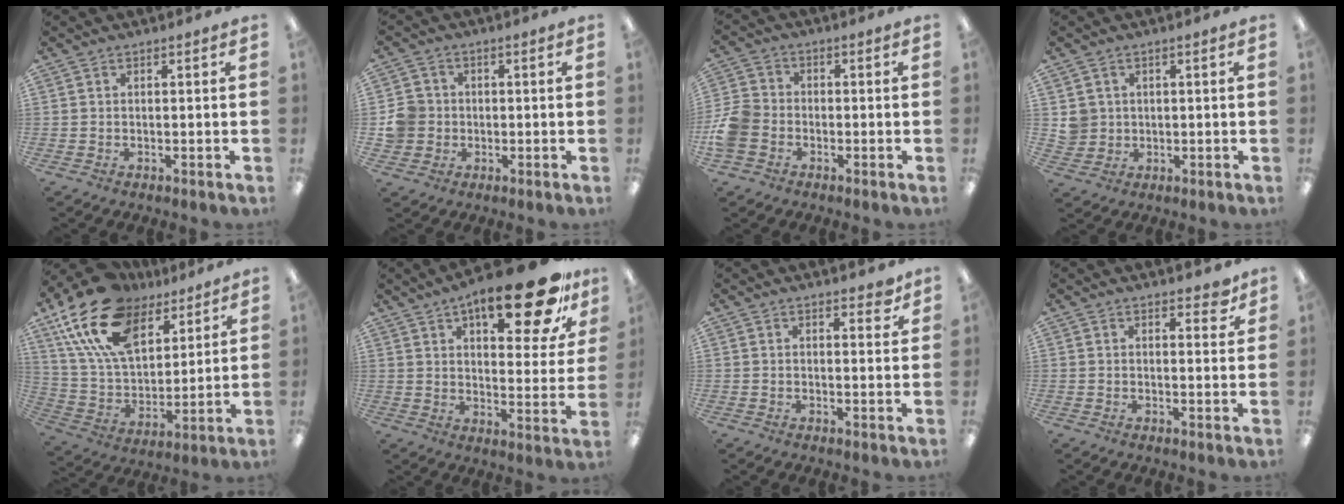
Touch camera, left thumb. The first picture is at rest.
{"total": 6.1, "force": [-0.3, 5.8, 1.8], "torque": [-0.041, 0.015, -0.003]}
{"total": 7.9, "force": [-2.8, 6.3, 3.9], "torque": [-0.095, 0.023, -0.053]}
{"total": 4.0, "force": [0.9, 3.8, 0.4], "torque": [-0.011, 0.005, 0.018]}
{"total": 21.0, "force": [13.2, 11.6, 11.6], "torque": [-0.250, -0.065, 0.240]}
{"total": 20.9, "force": [12.6, 7.3, 15.1], "torque": [-0.204, -0.066, 0.195]}
{"total": 2.8, "force": [2.2, 1.1, 1.3], "torque": [-0.005, -0.010, 0.035]}
{"total": 3.3, "force": [2.5, 1.5, 1.5], "torque": [-0.010, -0.010, 0.041]}